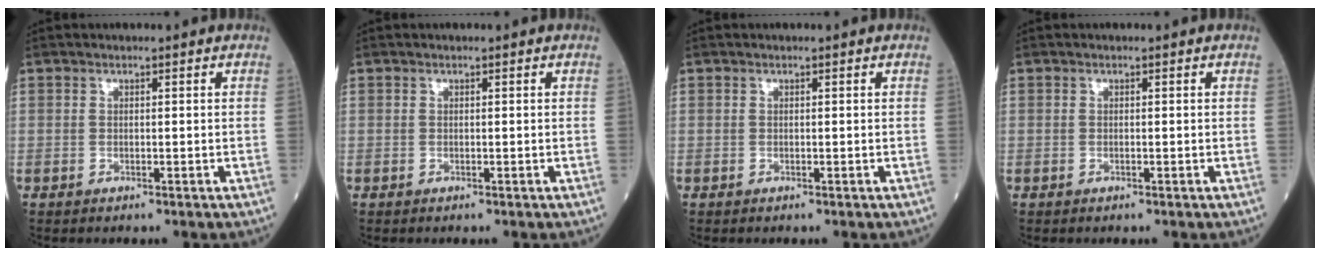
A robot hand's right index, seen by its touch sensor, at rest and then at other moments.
{"total": 0.0}
{"total": 0.0}
{"total": 0.0}